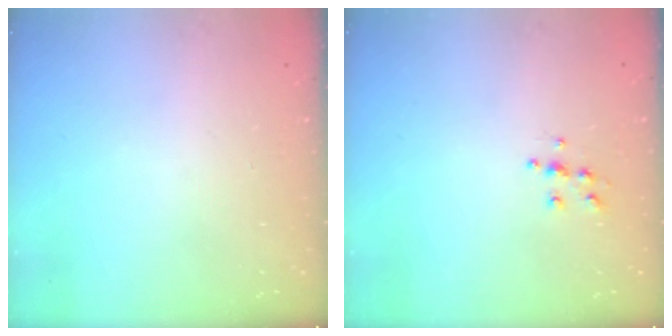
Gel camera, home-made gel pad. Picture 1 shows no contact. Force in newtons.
{"total": 5.6, "press": 5.5, "slide": 0.5}